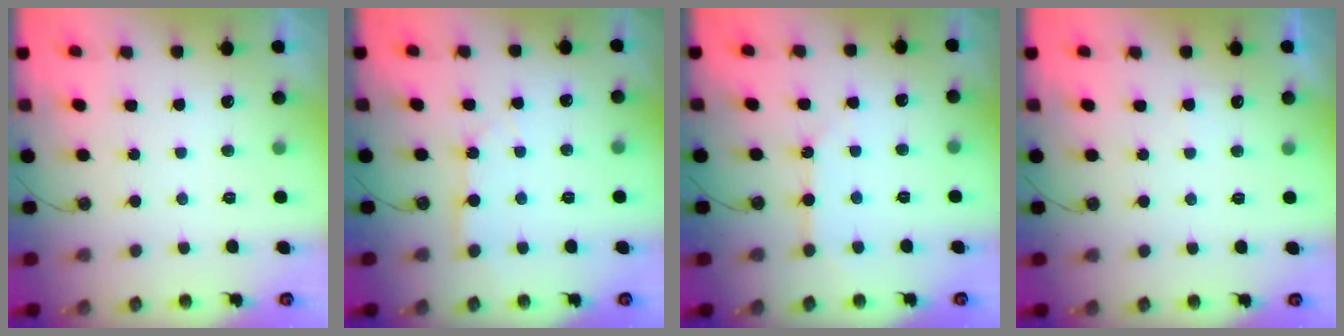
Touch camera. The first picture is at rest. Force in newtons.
{"total": 3.3, "press": 3.3, "slide": 0.5}
{"total": 5.5, "press": 5.5, "slide": 0.5}
{"total": 3.2, "press": 3.2, "slide": 0.4}